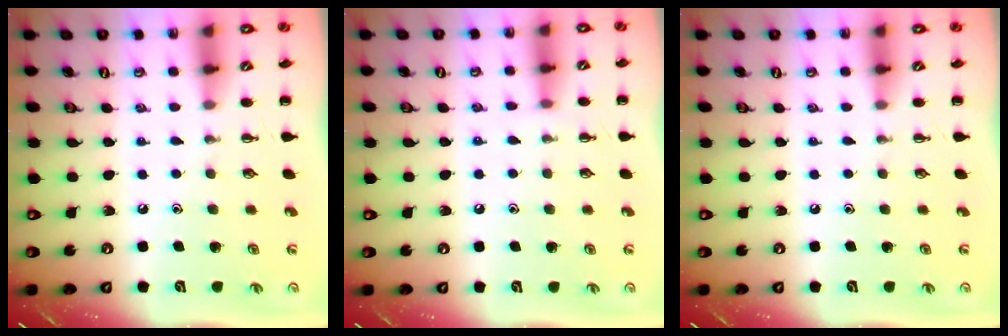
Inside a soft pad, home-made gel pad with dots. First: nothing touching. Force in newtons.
{"total": 7.0, "press": 6.6, "slide": 2.3}
{"total": 0.0}